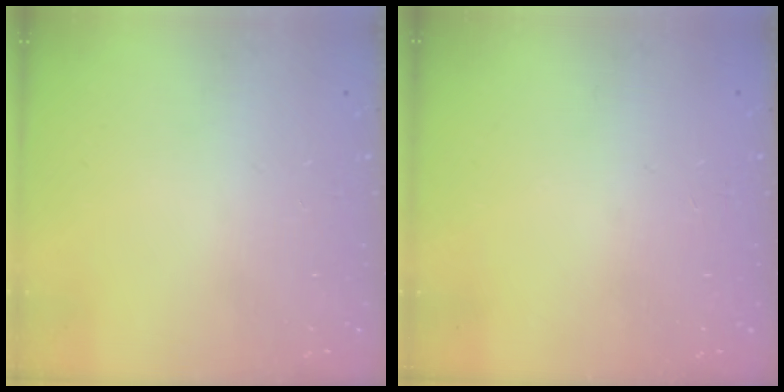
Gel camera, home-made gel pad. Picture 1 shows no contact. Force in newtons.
{"total": 0.0}